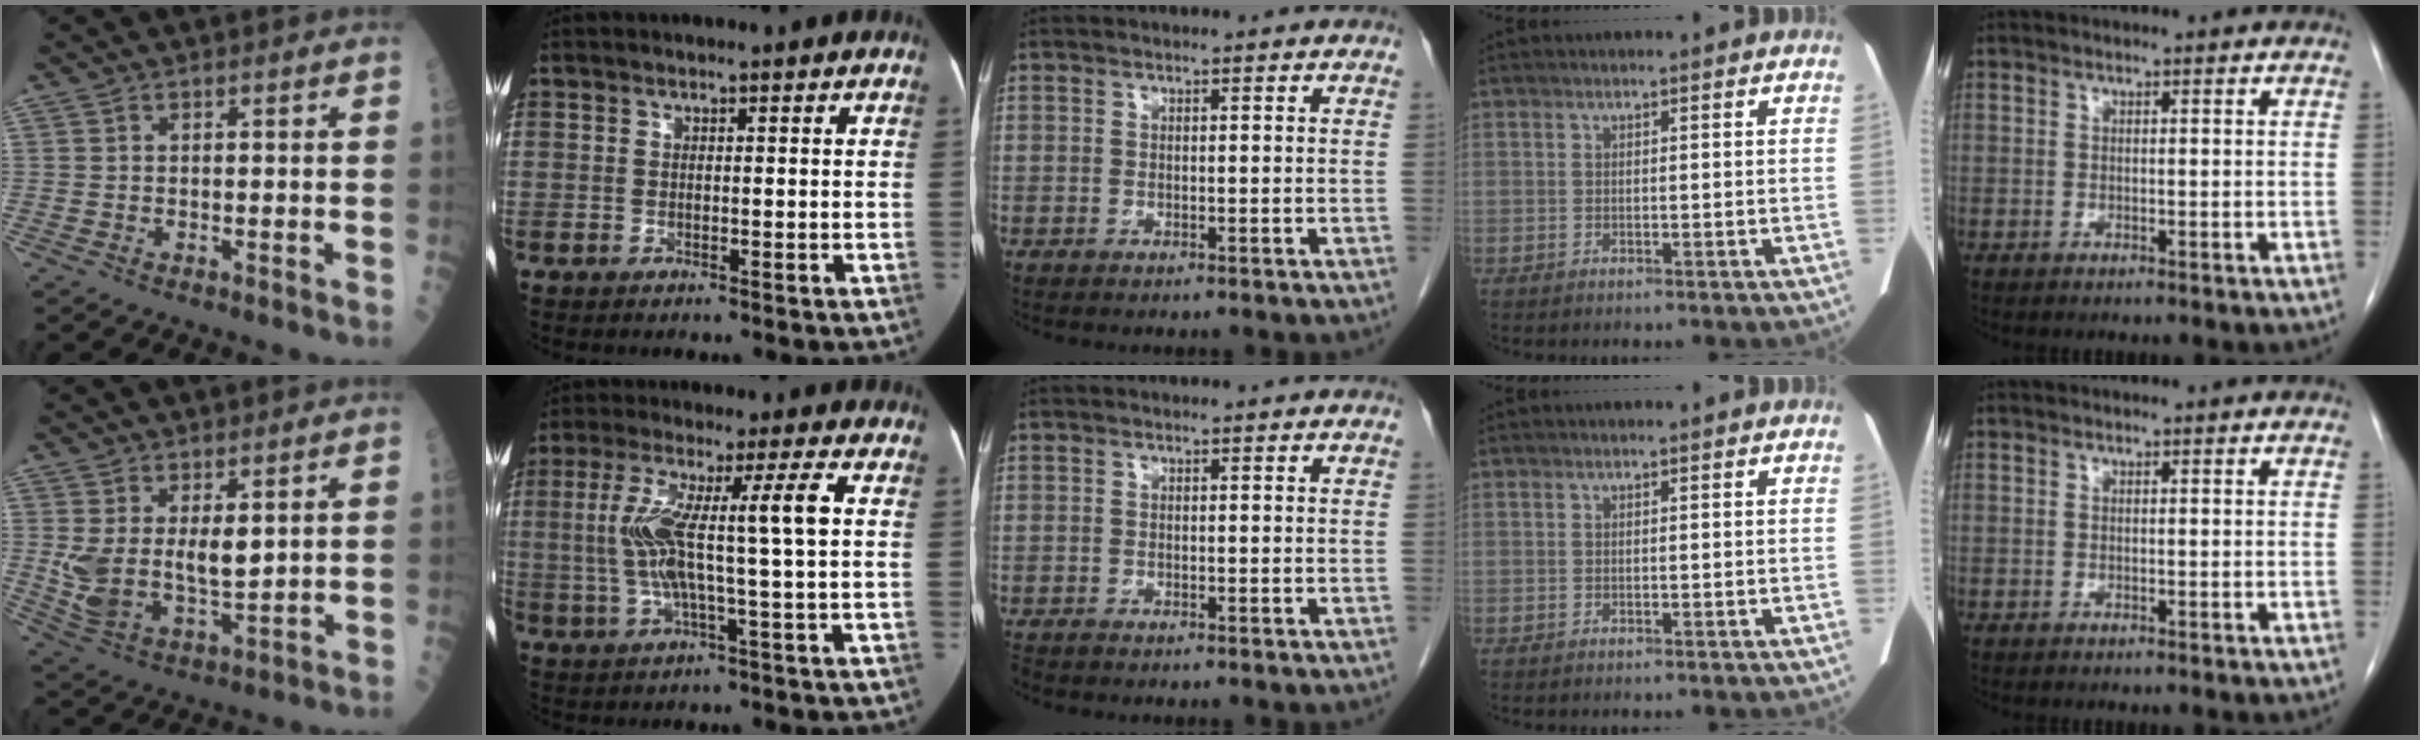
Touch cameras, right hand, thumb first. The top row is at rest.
{"thumb": {"total": 10.0, "force": [2.5, 5.0, 8.3], "torque": [-0.152, -0.024, 0.065]}, "index": {"total": 11.3, "force": [0.8, -0.3, 11.3], "torque": [-0.220, 0.019, 0.012]}, "middle": {"total": 0.6, "force": [-0.6, 0.0, 0.1], "torque": [-0.009, -0.002, -0.013]}}